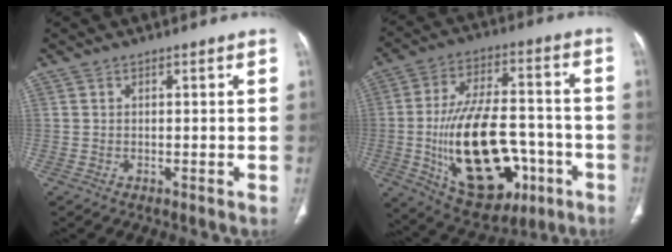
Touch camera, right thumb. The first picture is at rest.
{"total": 25.2, "force": [-6.3, 13.8, 20.1], "torque": [-0.320, 0.028, -0.076]}